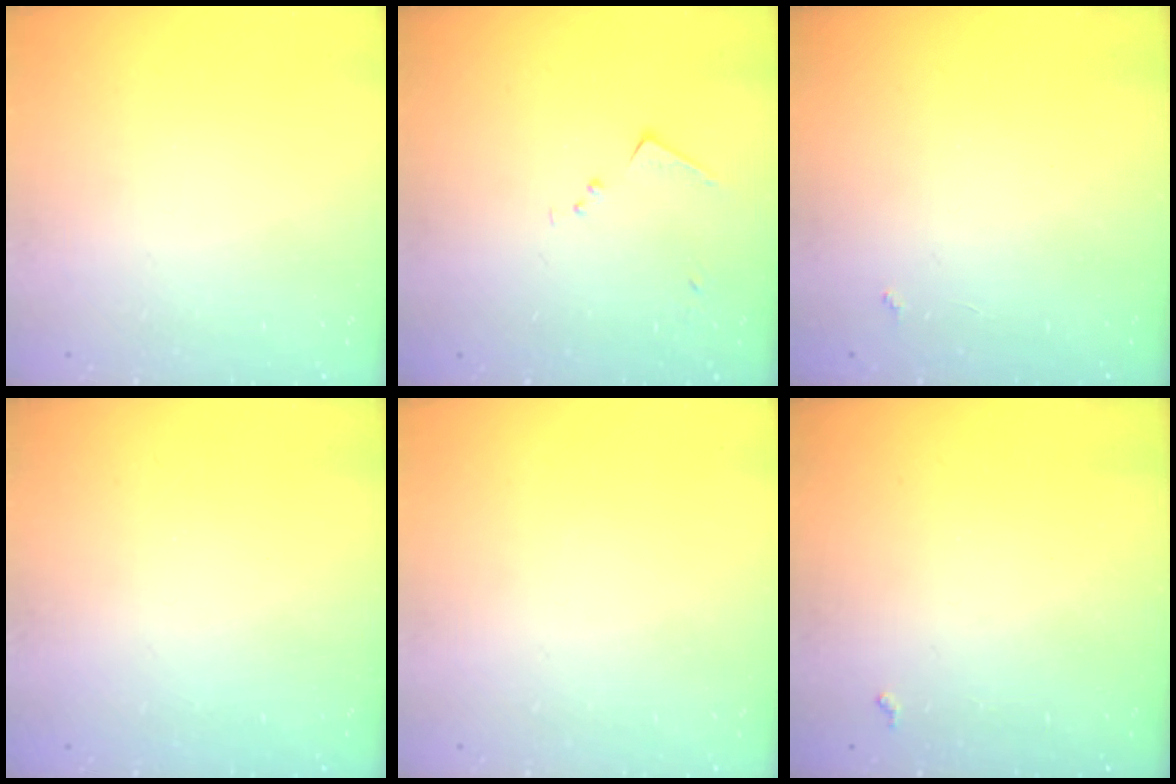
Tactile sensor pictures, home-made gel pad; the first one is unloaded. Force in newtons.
{"total": 6.2, "press": 6.1, "slide": 0.7}
{"total": 2.2, "press": 2.2, "slide": 0.4}
{"total": 1.1, "press": 1.0, "slide": 0.1}
{"total": 0.0}
{"total": 3.9, "press": 3.8, "slide": 0.6}